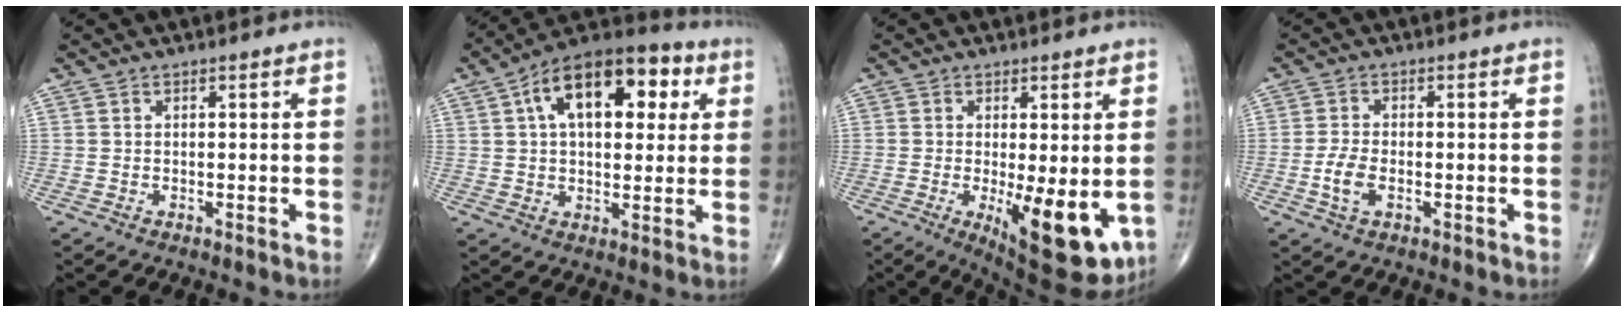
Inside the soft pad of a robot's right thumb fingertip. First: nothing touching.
{"total": 18.7, "force": [5.7, 10.1, 14.6], "torque": [-0.191, 0.021, 0.079]}
{"total": 13.0, "force": [-2.7, 4.5, 11.9], "torque": [-0.158, -0.026, -0.024]}
{"total": 4.5, "force": [-1.2, 2.3, 3.6], "torque": [-0.078, 0.004, -0.025]}